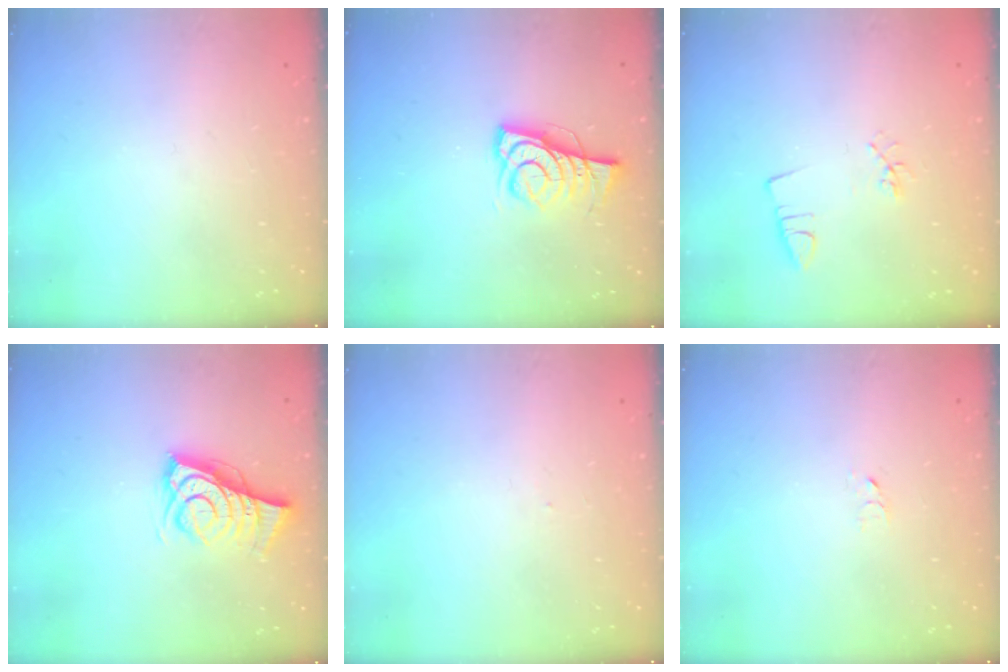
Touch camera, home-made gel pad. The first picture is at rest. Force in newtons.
{"total": 6.7, "press": 6.6, "slide": 1.0}
{"total": 2.6, "press": 2.3, "slide": 1.3}
{"total": 8.8, "press": 8.6, "slide": 1.8}
{"total": 2.1, "press": 2.1, "slide": 0.1}
{"total": 2.7, "press": 2.7, "slide": 0.2}